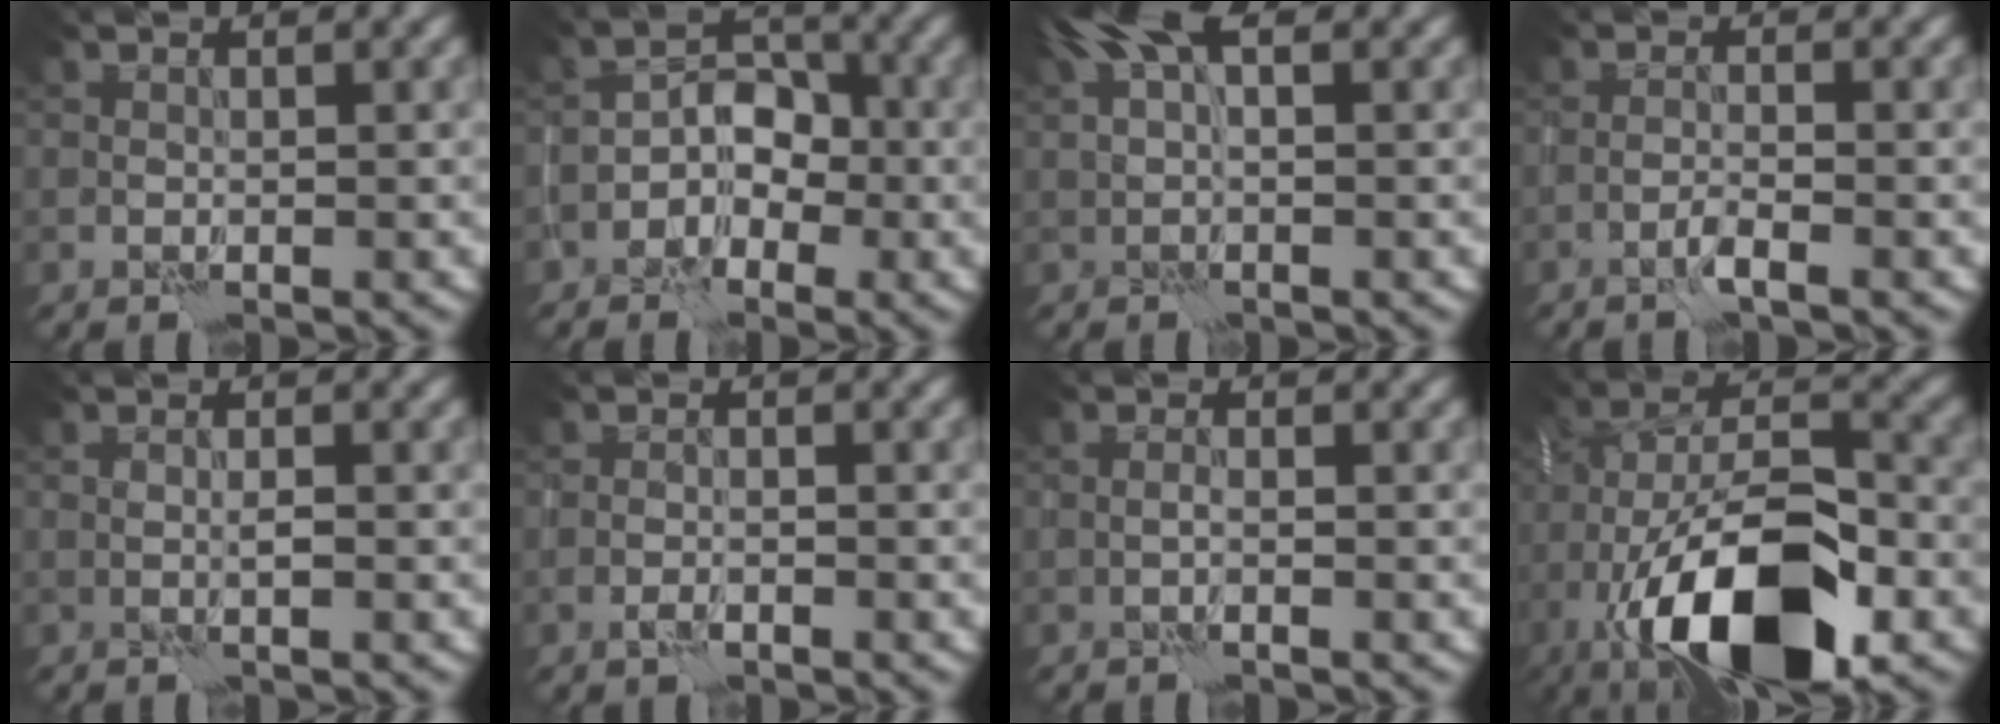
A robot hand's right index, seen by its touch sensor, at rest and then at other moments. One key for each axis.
{"total": 3.2, "fx": -1.4, "fy": 2.2, "fz": 1.8, "tx": 0.000, "ty": 0.012, "tz": -0.036}
{"total": 2.8, "fx": 1.9, "fy": 0.5, "fz": 2.0, "tx": -0.033, "ty": 0.007, "tz": 0.031}
{"total": 1.2, "fx": -0.8, "fy": -0.4, "fz": 0.8, "tx": -0.018, "ty": 0.006, "tz": -0.018}
{"total": 0.9, "fx": 0.4, "fy": -0.8, "fz": 0.0, "tx": -0.001, "ty": 0.000, "tz": 0.010}
{"total": 0.8, "fx": -0.6, "fy": 0.2, "fz": 0.6, "tx": -0.011, "ty": 0.003, "tz": -0.012}
{"total": 0.8, "fx": 0.2, "fy": -0.8, "fz": -0.1, "tx": 0.000, "ty": 0.002, "tz": 0.005}
{"total": 15.1, "fx": -7.3, "fy": 6.1, "fz": 11.8, "tx": -0.201, "ty": -0.006, "tz": -0.131}